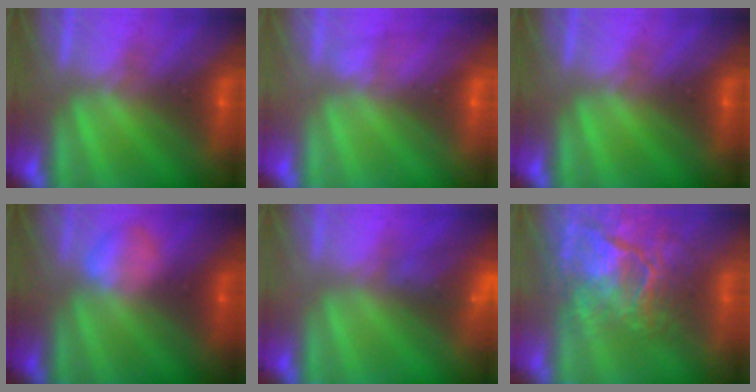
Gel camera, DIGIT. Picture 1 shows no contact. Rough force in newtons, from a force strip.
{"total": 1.6}
{"total": 0.0}
{"total": 2.2}
{"total": 7.0}
{"total": 10.0}